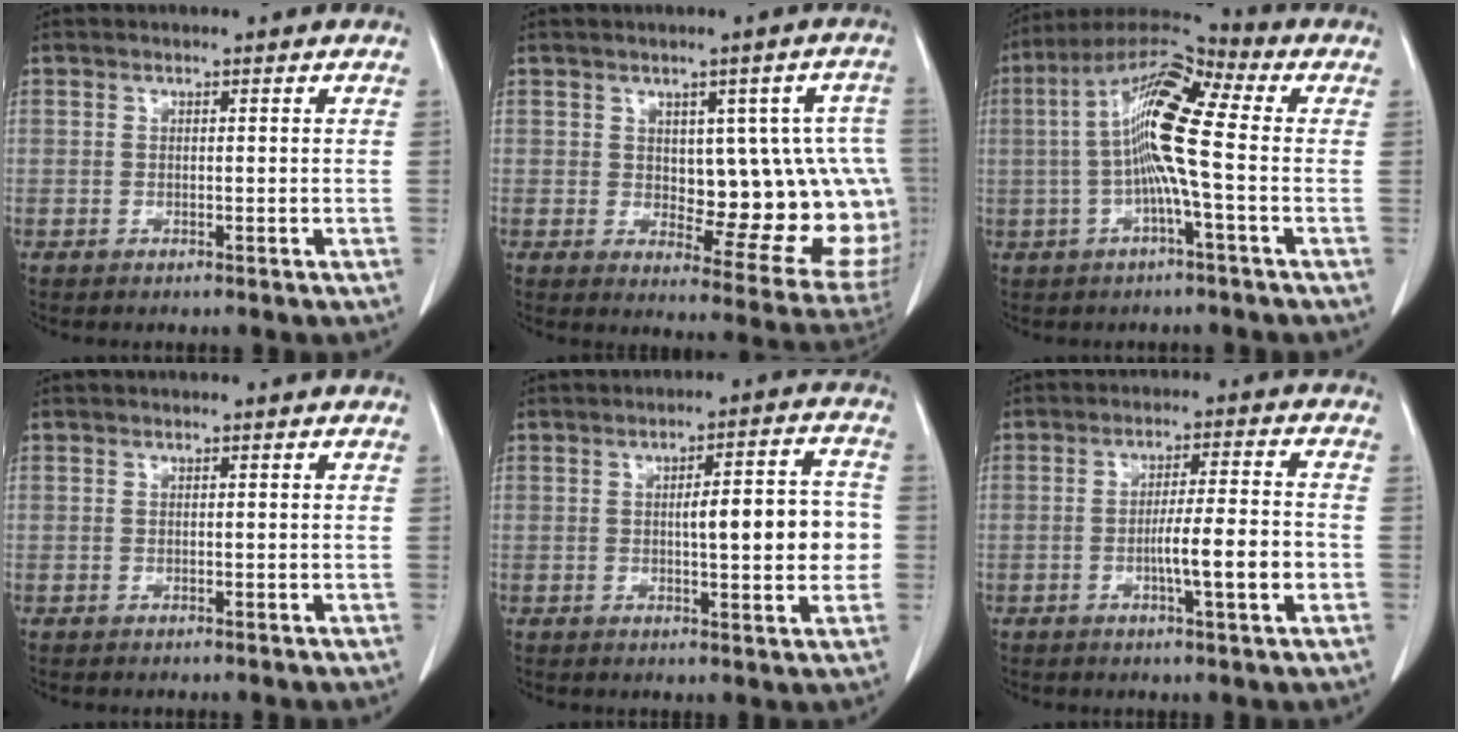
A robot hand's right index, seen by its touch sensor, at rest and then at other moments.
{"total": 15.0, "force": [0.8, 6.2, 13.6], "torque": [-0.125, 0.015, 0.026]}
{"total": 12.3, "force": [-0.1, 1.1, 12.2], "torque": [-0.237, 0.026, -0.015]}
{"total": 0.0}
{"total": 9.5, "force": [-0.3, 2.1, 9.2], "torque": [-0.120, 0.020, -0.001]}
{"total": 7.9, "force": [-2.2, 0.1, 7.6], "torque": [-0.121, 0.003, -0.036]}